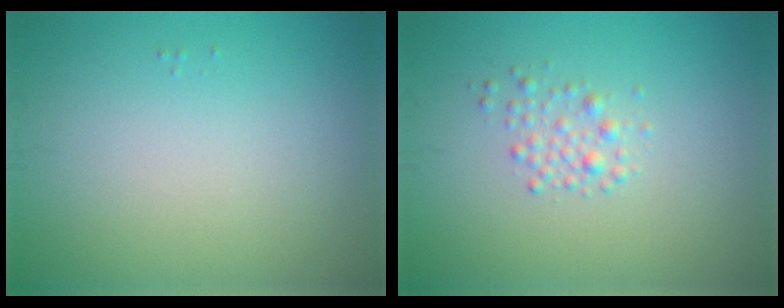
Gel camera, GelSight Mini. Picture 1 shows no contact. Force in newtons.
{"total": 1.6, "press": 1.6, "slide": 0.1}